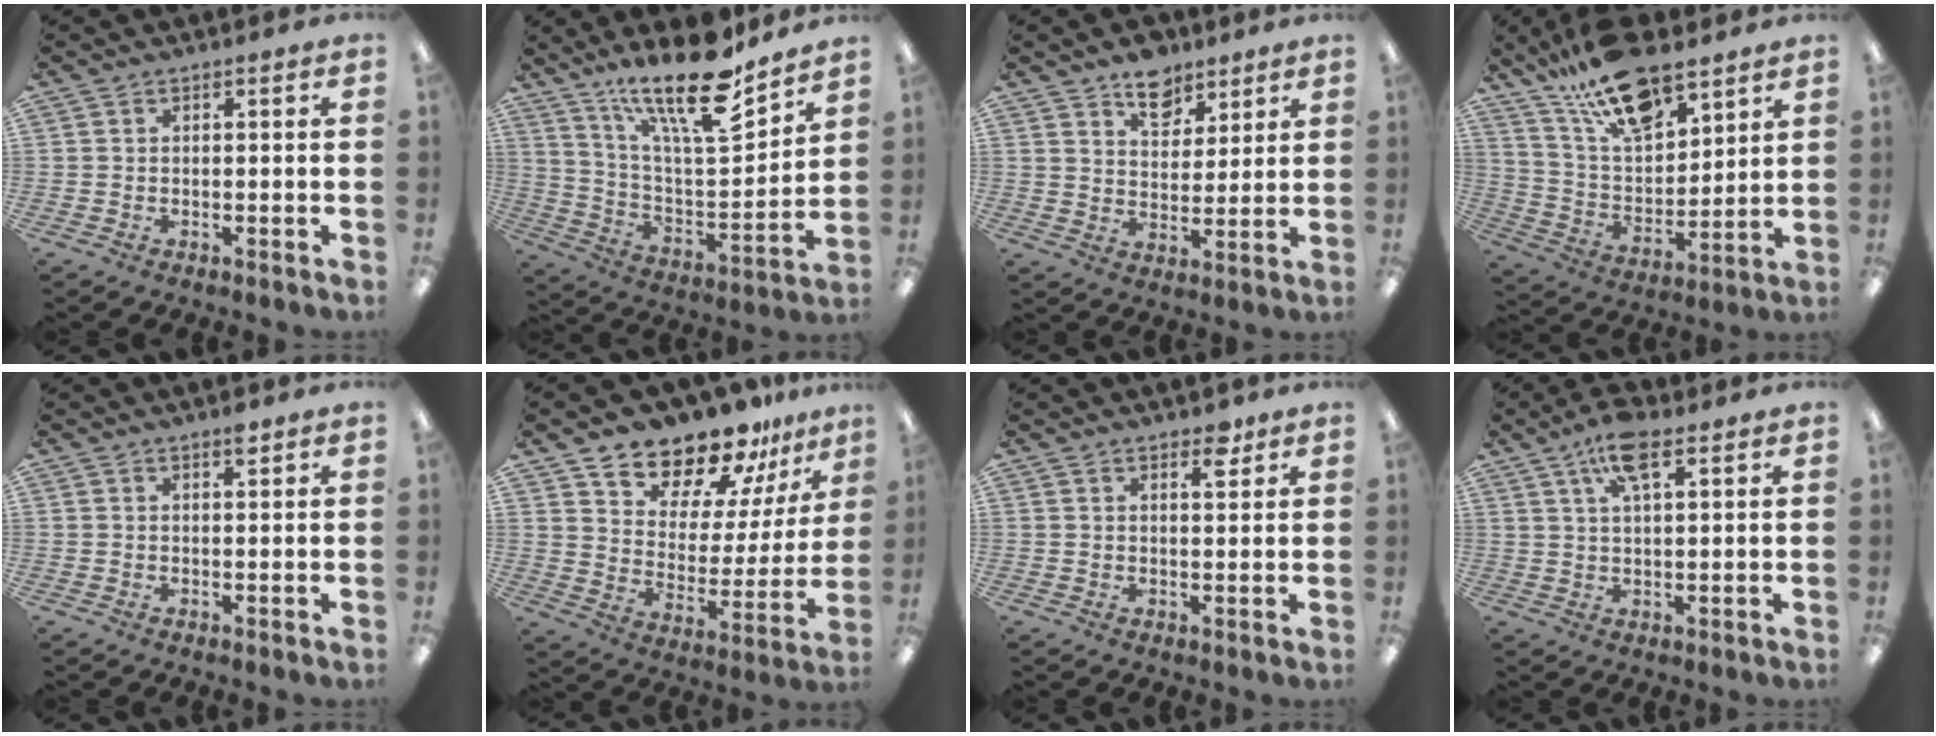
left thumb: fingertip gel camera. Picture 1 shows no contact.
{"total": 21.6, "force": [15.9, 6.2, 13.2], "torque": [-0.227, -0.108, 0.267]}
{"total": 9.1, "force": [6.8, 5.2, 3.2], "torque": [-0.031, -0.040, 0.119]}
{"total": 18.6, "force": [13.8, 7.5, 10.0], "torque": [-0.183, -0.072, 0.242]}
{"total": 1.8, "force": [1.4, 0.4, 1.1], "torque": [-0.016, -0.004, 0.024]}
{"total": 15.6, "force": [14.2, 5.7, 2.7], "torque": [-0.058, -0.130, 0.259]}
{"total": 3.9, "force": [2.9, 1.5, 2.1], "torque": [-0.016, -0.013, 0.044]}
{"total": 8.6, "force": [4.9, 3.1, 6.3], "torque": [-0.118, -0.002, 0.084]}